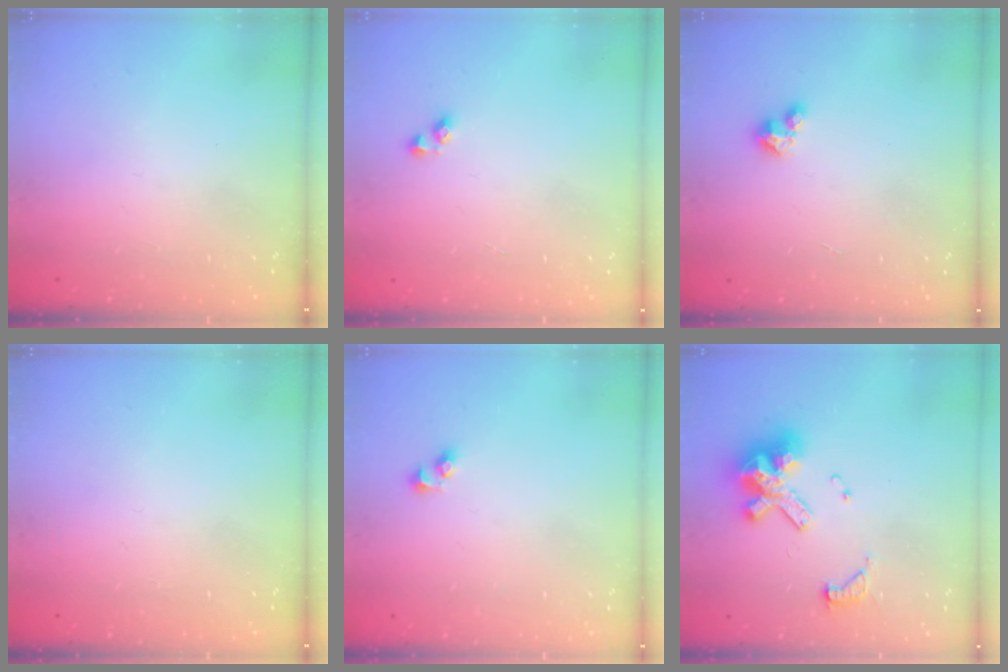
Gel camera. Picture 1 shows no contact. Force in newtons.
{"total": 2.9, "press": 2.8, "slide": 0.3}
{"total": 2.0, "press": 2.0, "slide": 0.2}
{"total": 0.0}
{"total": 2.6, "press": 2.4, "slide": 1.2}
{"total": 13.1, "press": 13.0, "slide": 1.3}